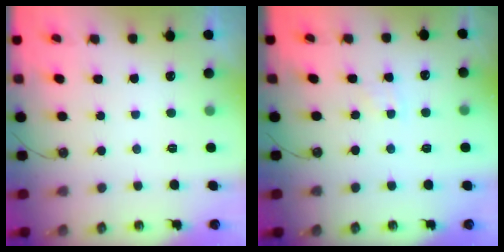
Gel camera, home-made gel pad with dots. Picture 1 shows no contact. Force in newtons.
{"total": 2.7, "press": 2.7, "slide": 0.4}